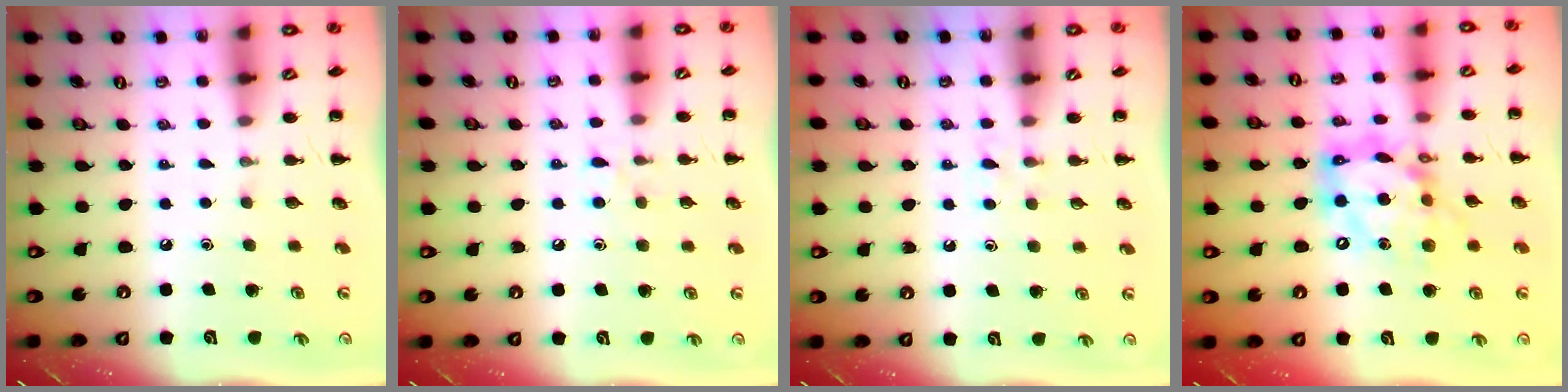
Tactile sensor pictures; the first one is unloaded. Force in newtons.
{"total": 6.0, "press": 5.6, "slide": 2.1}
{"total": 3.0, "press": 2.7, "slide": 1.2}
{"total": 14.0, "press": 13.6, "slide": 3.6}